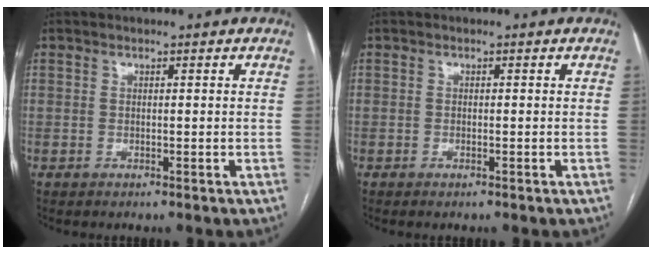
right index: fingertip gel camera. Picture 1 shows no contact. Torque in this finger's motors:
{"motor_torque": [0.28, -0.04, 0.08, 0.00]}